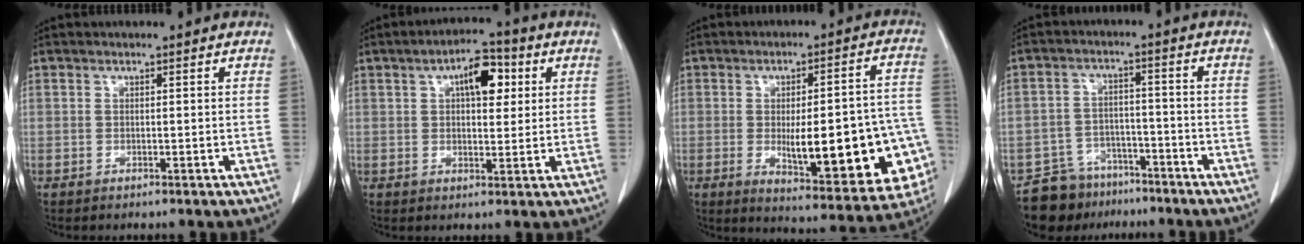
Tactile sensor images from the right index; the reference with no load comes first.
{"total": 7.2, "force": [2.5, 3.0, 6.1], "torque": [-0.093, 0.017, 0.037]}
{"total": 21.7, "force": [-4.7, 5.4, 20.5], "torque": [-0.199, 0.018, -0.039]}
{"total": 8.2, "force": [-6.7, 4.7, 0.3], "torque": [0.002, 0.023, -0.109]}